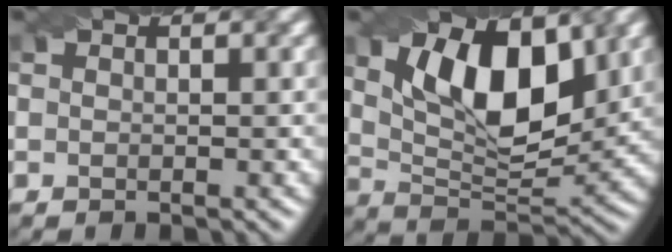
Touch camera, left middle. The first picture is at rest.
{"total": 9.9, "force": [3.5, 4.8, 7.9], "torque": [-0.132, -0.002, 0.058]}